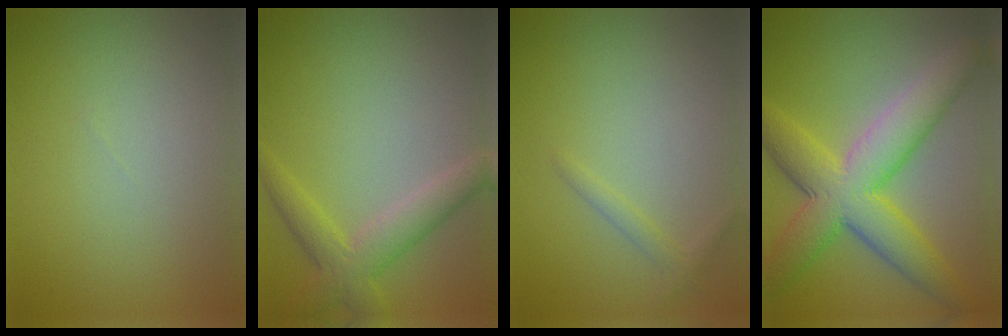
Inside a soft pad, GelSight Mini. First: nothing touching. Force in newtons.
{"total": 3.9, "press": 3.9, "slide": 0.4}
{"total": 1.1, "press": 1.1, "slide": 0.0}
{"total": 9.3, "press": 9.3, "slide": 0.3}